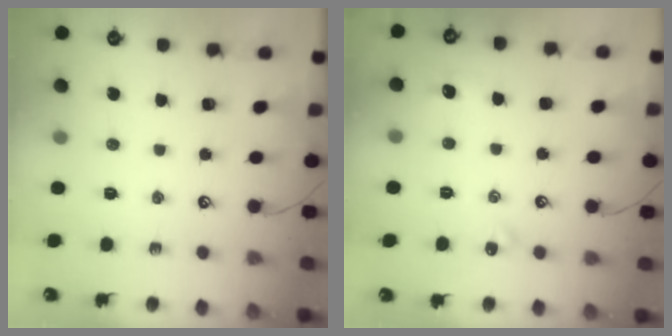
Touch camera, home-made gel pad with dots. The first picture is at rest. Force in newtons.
{"total": 2.9, "press": 2.8, "slide": 0.6}